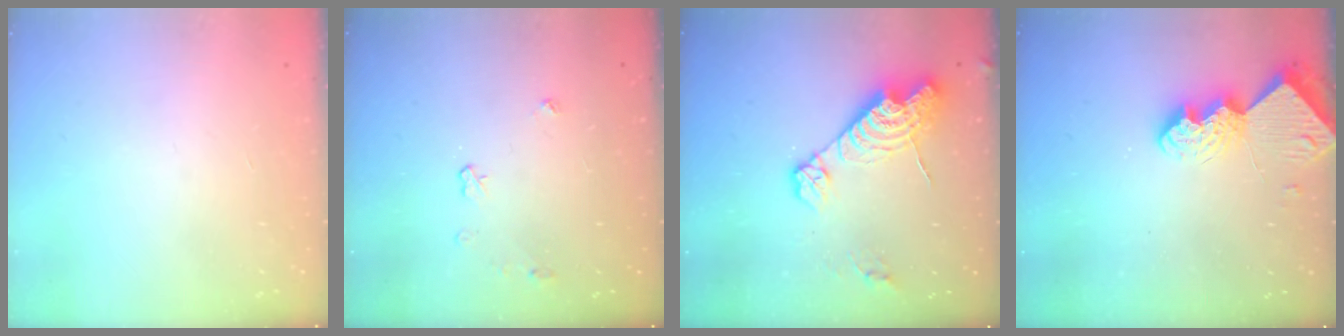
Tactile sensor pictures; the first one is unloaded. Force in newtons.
{"total": 3.7, "press": 3.7, "slide": 0.5}
{"total": 13.9, "press": 13.8, "slide": 1.3}
{"total": 9.7, "press": 9.6, "slide": 1.0}